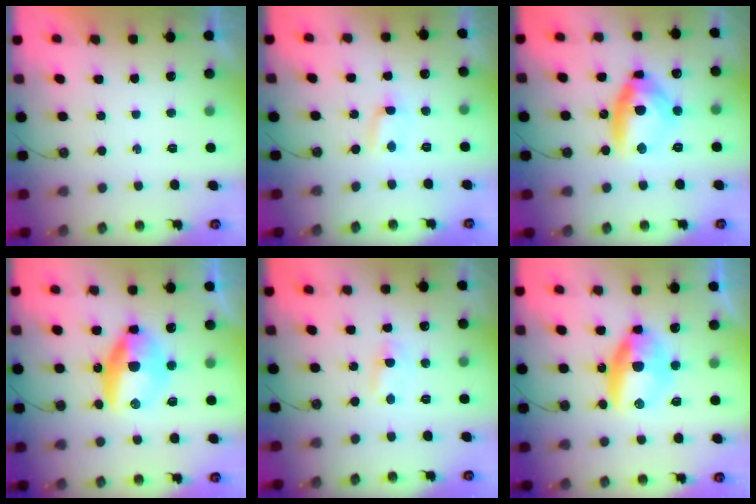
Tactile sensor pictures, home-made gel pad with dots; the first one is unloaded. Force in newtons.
{"total": 1.6, "press": 1.5, "slide": 0.3}
{"total": 13.4, "press": 13.4, "slide": 1.4}
{"total": 11.0, "press": 11.0, "slide": 0.8}
{"total": 2.2, "press": 2.2, "slide": 0.3}
{"total": 10.1, "press": 10.0, "slide": 0.8}